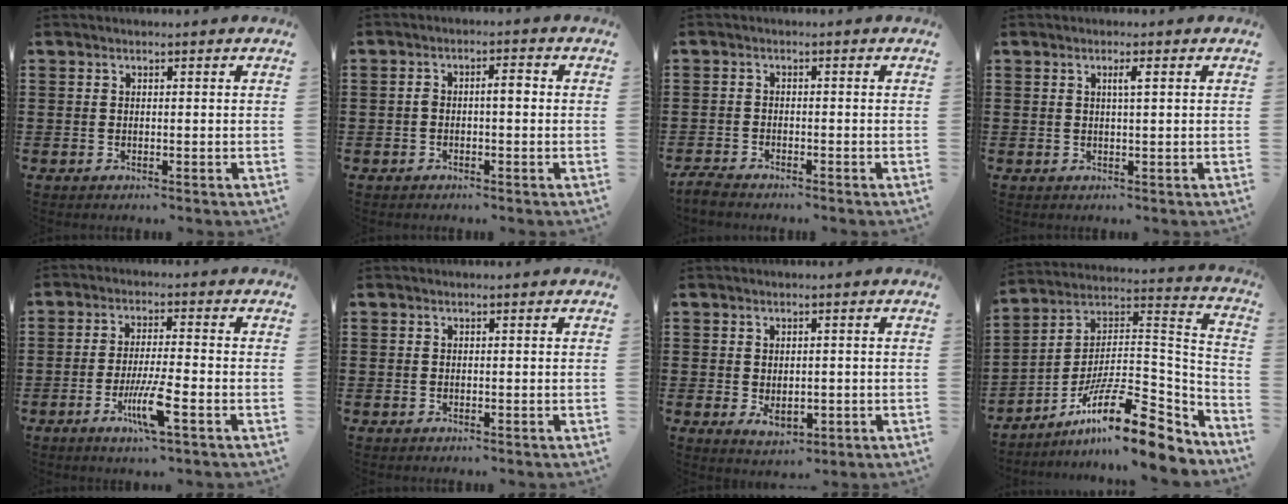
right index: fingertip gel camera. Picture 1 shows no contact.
{"total": 2.5, "force": [-0.2, 0.8, 2.3], "torque": [-0.045, 0.006, -0.007]}
{"total": 2.0, "force": [-2.0, 0.1, 0.2], "torque": [-0.014, -0.001, -0.043]}
{"total": 1.7, "force": [0.5, 0.1, 1.6], "torque": [-0.032, 0.002, 0.007]}
{"total": 7.1, "force": [-3.0, 0.8, 6.3], "torque": [-0.128, -0.014, -0.057]}
{"total": 0.0}
{"total": 2.7, "force": [-0.3, 1.7, 2.0], "torque": [-0.031, -0.001, -0.008]}
{"total": 16.7, "force": [-11.2, 3.8, 11.7], "torque": [-0.193, 0.028, -0.198]}